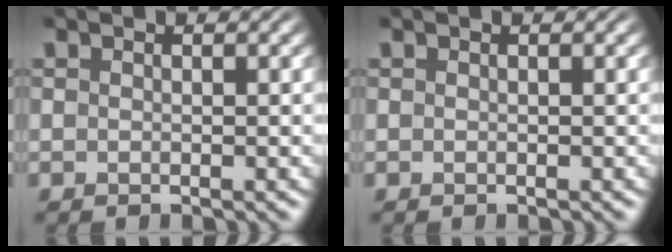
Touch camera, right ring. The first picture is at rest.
{"total": 0.0}